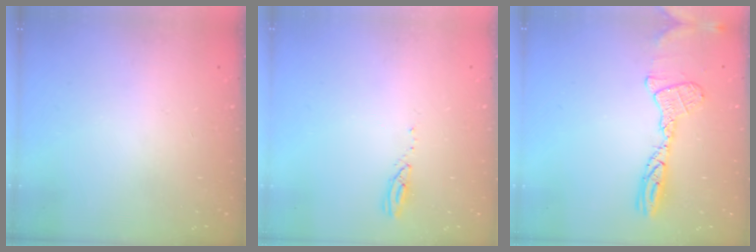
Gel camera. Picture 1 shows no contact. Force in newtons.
{"total": 3.1, "press": 3.1, "slide": 0.3}
{"total": 12.1, "press": 12.0, "slide": 0.9}